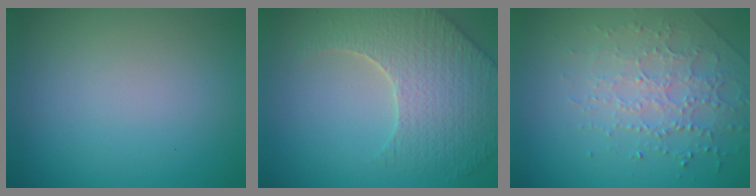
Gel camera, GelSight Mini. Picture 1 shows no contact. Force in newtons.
{"total": 6.8, "press": 5.4, "slide": 4.1}
{"total": 2.6, "press": 2.4, "slide": 1.1}